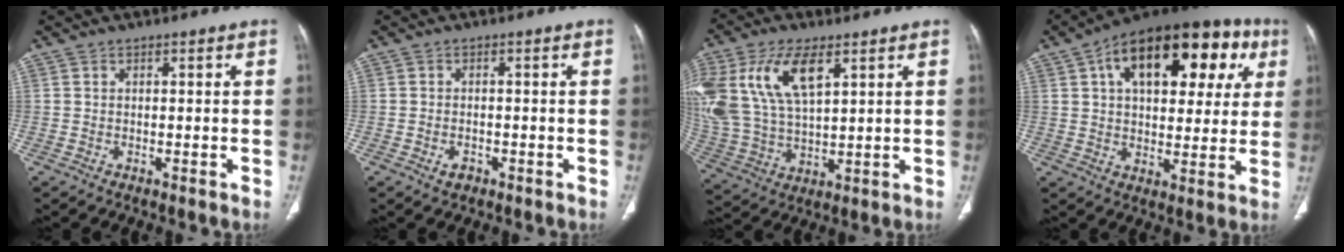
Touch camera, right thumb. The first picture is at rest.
{"total": 1.9, "force": [-1.0, 1.2, 1.0], "torque": [-0.016, 0.005, -0.013]}
{"total": 20.1, "force": [8.1, 10.3, 15.2], "torque": [-0.343, -0.008, 0.159]}
{"total": 25.2, "force": [9.2, 13.3, 19.4], "torque": [-0.243, 0.028, 0.134]}